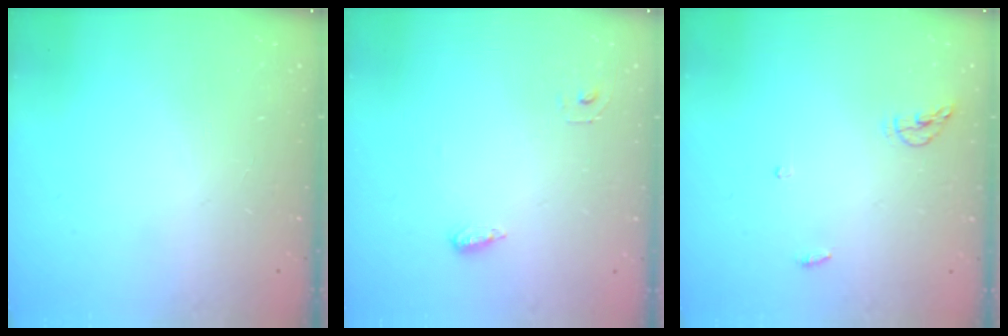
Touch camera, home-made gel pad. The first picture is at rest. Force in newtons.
{"total": 5.4, "press": 5.3, "slide": 1.2}
{"total": 5.2, "press": 5.2, "slide": 0.7}